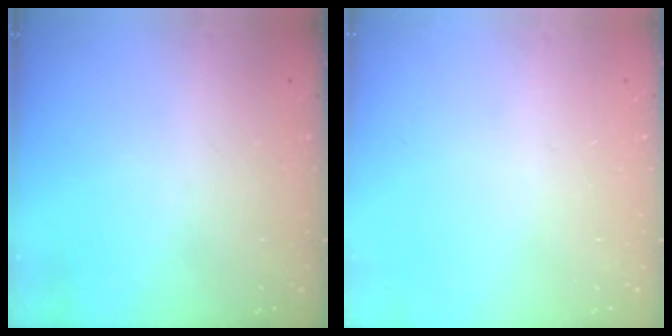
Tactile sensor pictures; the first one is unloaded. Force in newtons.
{"total": 0.0}